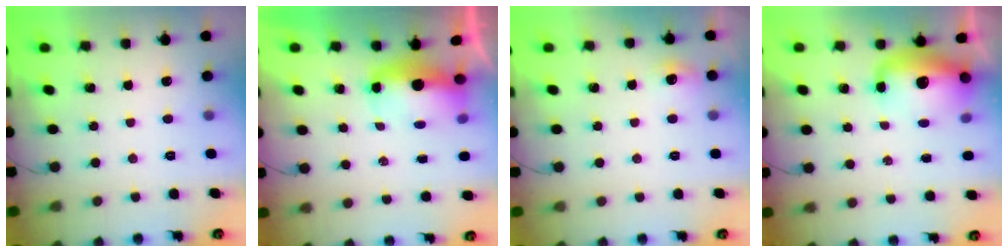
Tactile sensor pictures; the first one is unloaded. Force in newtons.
{"total": 8.4, "press": 7.2, "slide": 4.4}
{"total": 5.3, "press": 5.0, "slide": 1.7}
{"total": 13.3, "press": 12.9, "slide": 3.1}